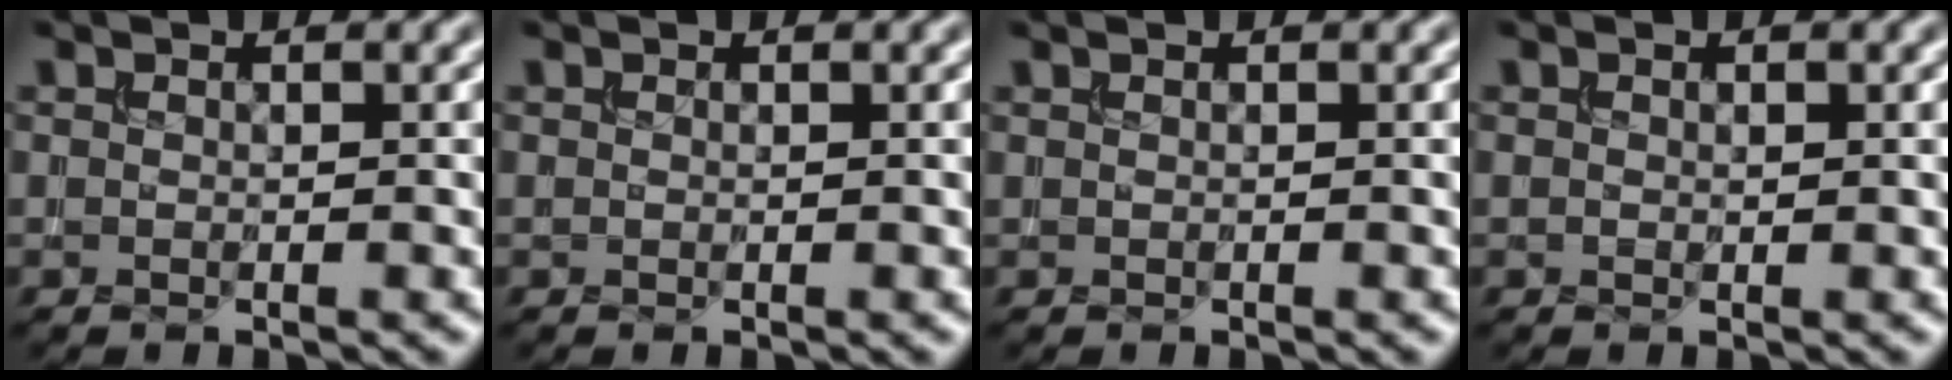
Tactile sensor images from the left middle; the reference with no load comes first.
{"total": 0.0}
{"total": 0.0}
{"total": 0.6, "force": [0.1, 0.3, 0.5], "torque": [-0.008, 0.000, 0.000]}